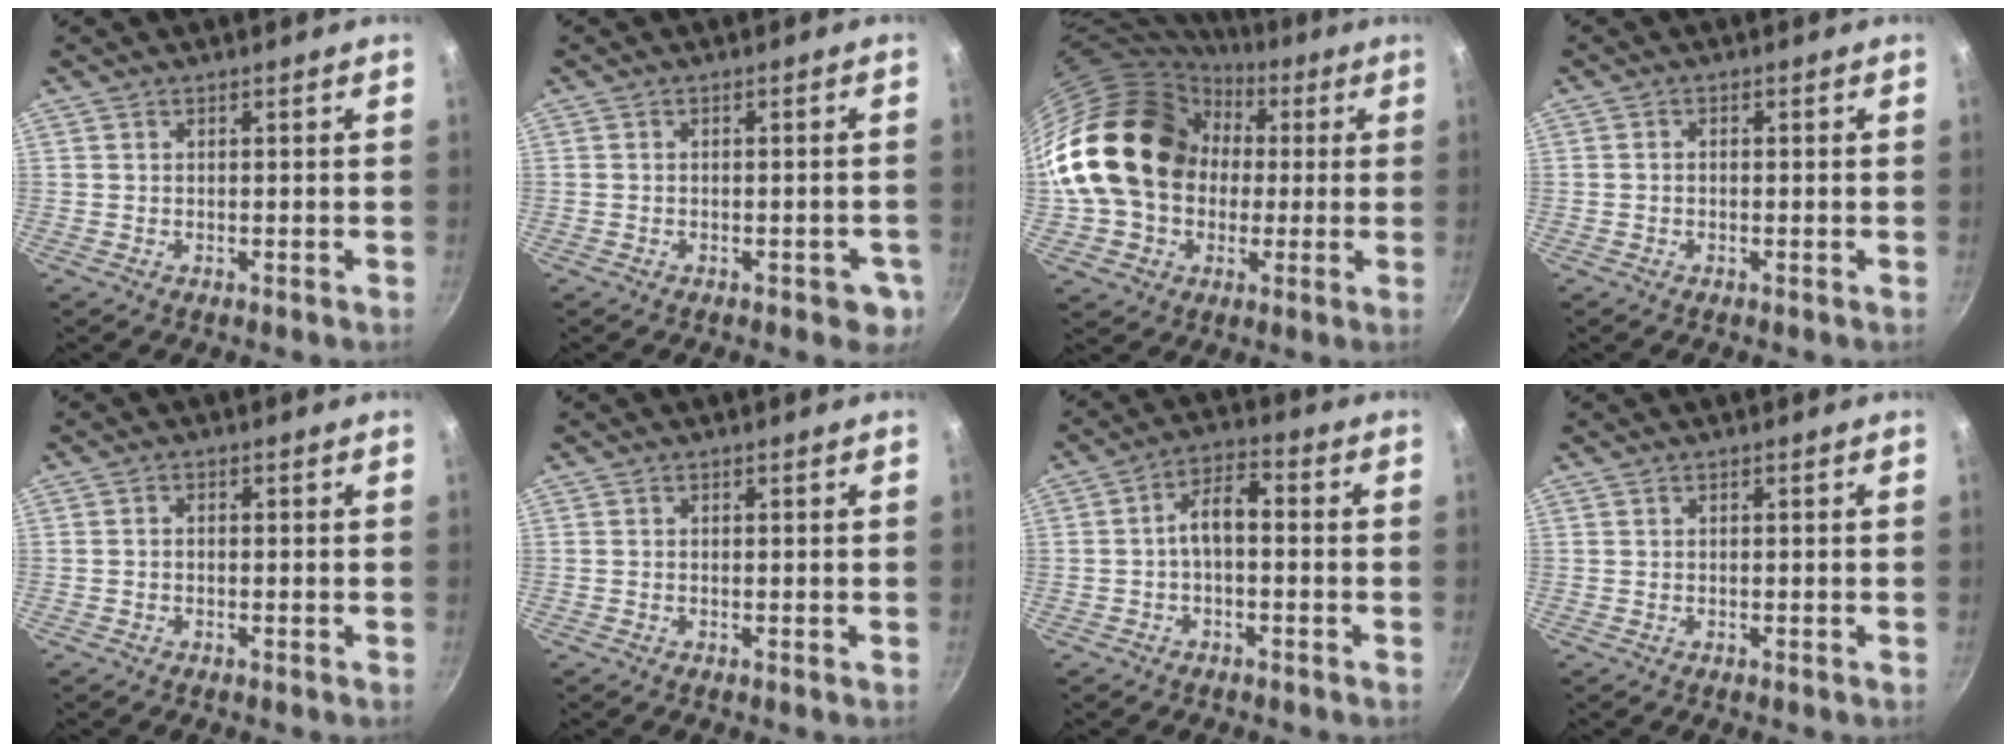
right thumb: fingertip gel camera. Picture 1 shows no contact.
{"total": 4.3, "force": [-1.7, 2.3, 3.2], "torque": [-0.018, 0.017, -0.011]}
{"total": 22.5, "force": [2.1, 18.2, 13.0], "torque": [-0.220, 0.051, 0.040]}
{"total": 0.9, "force": [-0.3, 0.6, 0.5], "torque": [-0.012, 0.006, -0.007]}
{"total": 1.1, "force": [-0.4, 0.7, 0.7], "torque": [-0.015, 0.007, -0.009]}
{"total": 0.0}
{"total": 5.8, "force": [-1.0, 3.0, 4.9], "torque": [-0.079, 0.034, -0.023]}
{"total": 0.0}